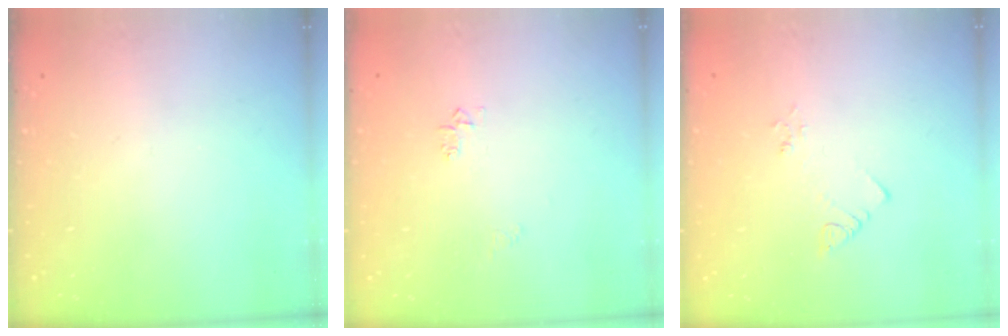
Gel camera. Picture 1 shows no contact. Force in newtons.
{"total": 4.2, "press": 4.1, "slide": 0.7}
{"total": 2.4, "press": 2.4, "slide": 0.4}